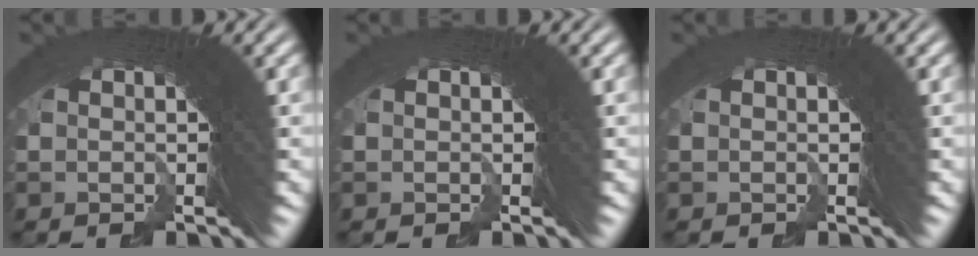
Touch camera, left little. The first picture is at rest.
{"total": 0.0}
{"total": 0.0}